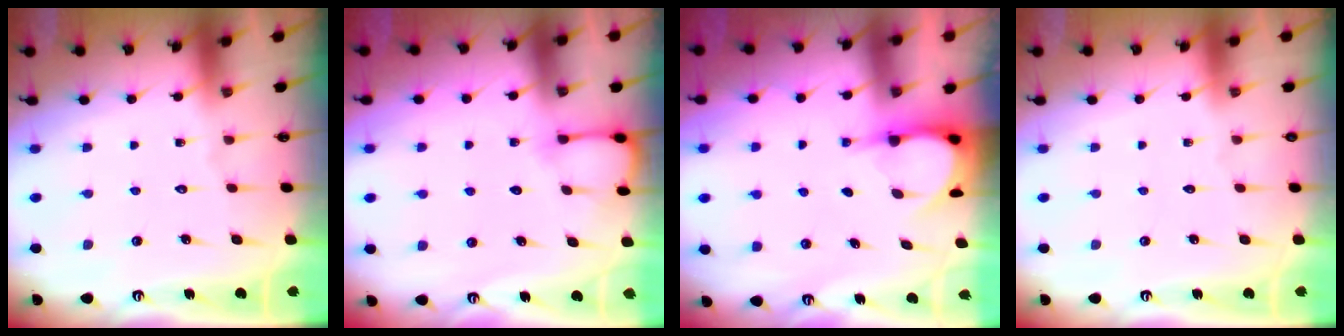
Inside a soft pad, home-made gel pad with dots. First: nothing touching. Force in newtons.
{"total": 5.3, "press": 5.3, "slide": 0.5}
{"total": 3.8, "press": 3.8, "slide": 0.3}
{"total": 0.0}